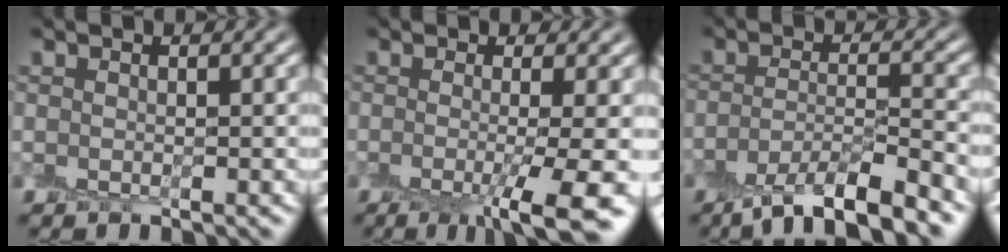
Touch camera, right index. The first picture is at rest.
{"total": 6.9, "force": [-2.0, 1.5, 6.5], "torque": [-0.077, -0.013, -0.032]}
{"total": 6.3, "force": [-4.5, 1.3, 4.1], "torque": [-0.067, -0.001, -0.083]}